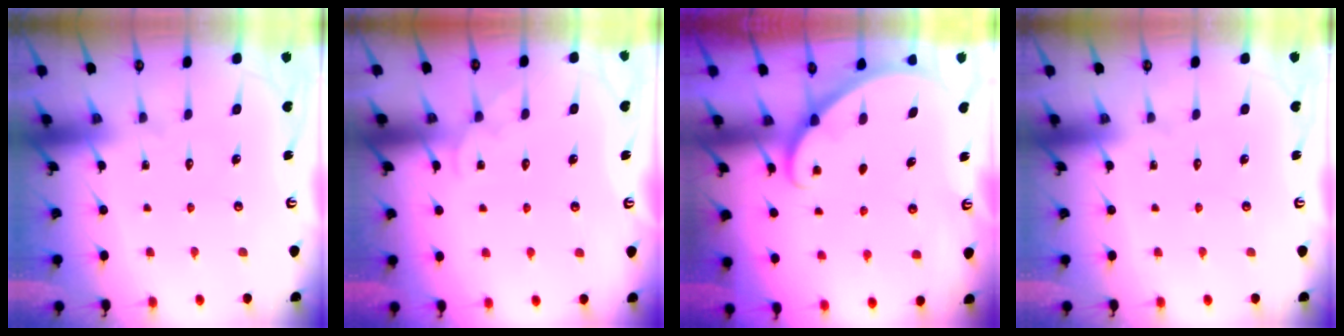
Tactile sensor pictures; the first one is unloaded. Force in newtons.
{"total": 2.5, "press": 2.5, "slide": 0.4}
{"total": 2.8, "press": 2.8, "slide": 0.2}
{"total": 0.0}